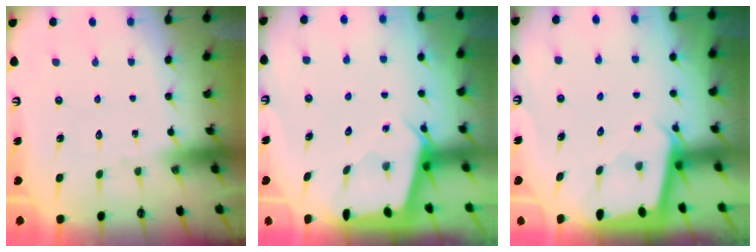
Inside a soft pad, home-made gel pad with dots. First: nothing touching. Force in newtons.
{"total": 2.6, "press": 2.6, "slide": 0.3}
{"total": 1.9, "press": 1.9, "slide": 0.1}